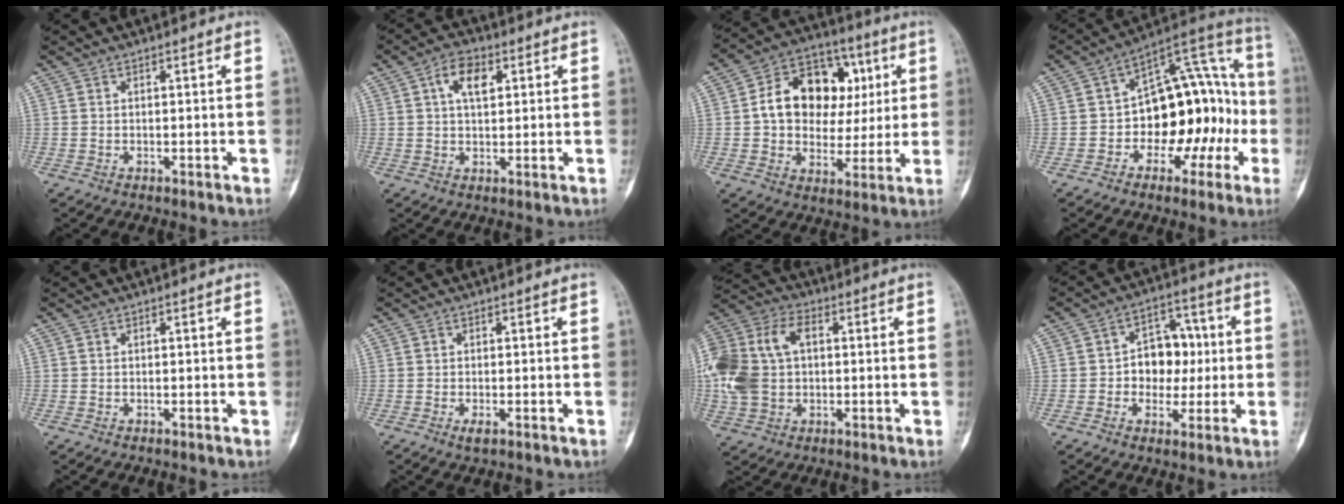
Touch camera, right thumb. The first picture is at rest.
{"total": 6.2, "force": [2.2, 3.7, 4.5], "torque": [-0.068, 0.004, 0.035]}
{"total": 17.4, "force": [3.0, 13.1, 11.0], "torque": [-0.132, 0.020, 0.047]}
{"total": 20.6, "force": [-2.8, 12.7, 16.0], "torque": [-0.161, 0.065, -0.035]}
{"total": 0.0}
{"total": 1.3, "force": [-0.6, 0.6, 1.0], "torque": [-0.019, -0.003, -0.011]}
{"total": 17.7, "force": [1.4, 12.1, 12.7], "torque": [-0.284, 0.027, 0.026]}
{"total": 9.7, "force": [0.1, 7.5, 6.2], "torque": [-0.038, 0.024, -0.002]}